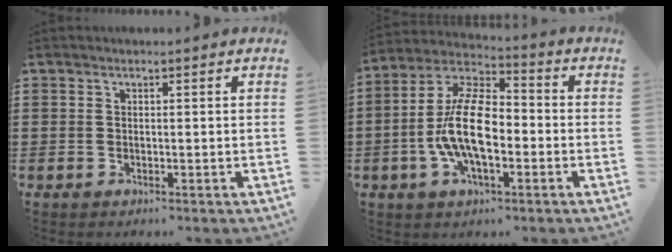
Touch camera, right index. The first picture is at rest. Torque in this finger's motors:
{"motor_torque": [2.14, 0.00, 1.05, 0.21]}